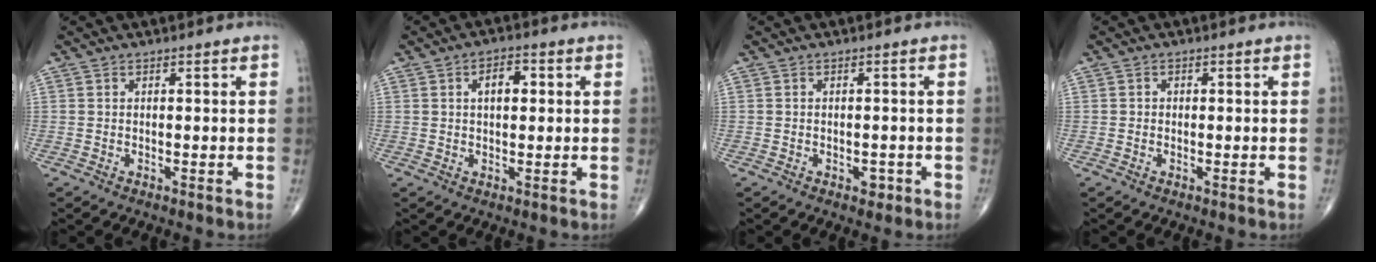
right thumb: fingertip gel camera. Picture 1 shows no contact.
{"total": 4.6, "force": [1.0, 2.5, 3.7], "torque": [-0.048, 0.007, 0.012]}
{"total": 1.5, "force": [-0.7, 1.1, 0.9], "torque": [-0.002, 0.004, -0.008]}
{"total": 0.7, "force": [-0.1, 0.6, 0.2], "torque": [0.001, 0.002, -0.004]}